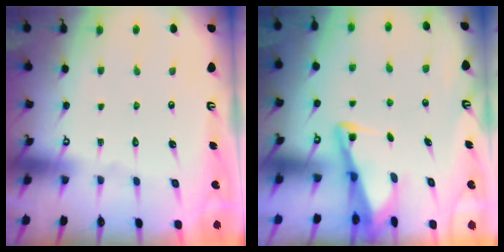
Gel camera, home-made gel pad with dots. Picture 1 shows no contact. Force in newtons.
{"total": 2.9, "press": 2.9, "slide": 0.3}